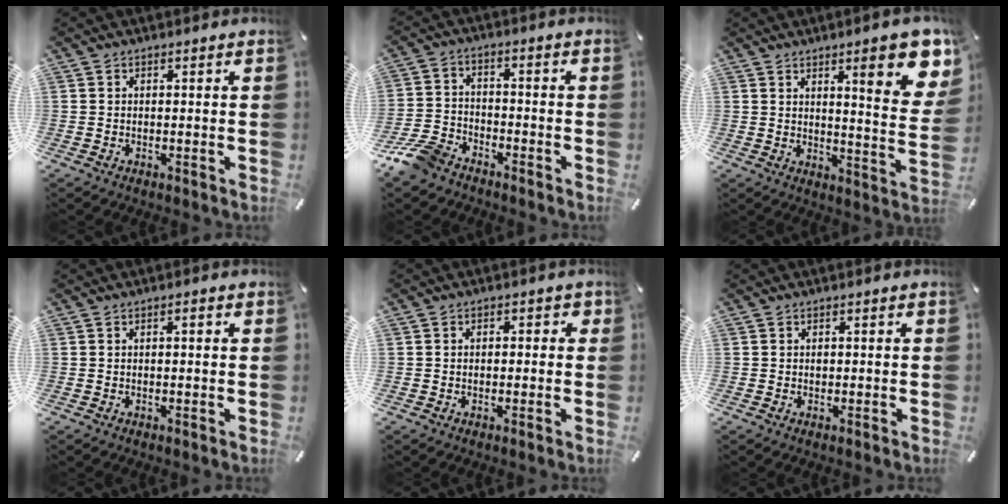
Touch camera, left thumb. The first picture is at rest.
{"total": 9.1, "force": [-7.2, 4.4, 3.4], "torque": [-0.072, 0.034, -0.138]}
{"total": 14.4, "force": [7.4, 3.6, 11.8], "torque": [-0.150, -0.043, 0.110]}
{"total": 1.2, "force": [0.1, 0.3, 1.1], "torque": [-0.021, 0.002, 0.001]}
{"total": 1.9, "force": [-0.8, 1.5, 1.0], "torque": [-0.009, 0.005, -0.018]}
{"total": 0.7, "force": [0.1, 0.6, 0.4], "torque": [-0.001, -0.003, -0.001]}